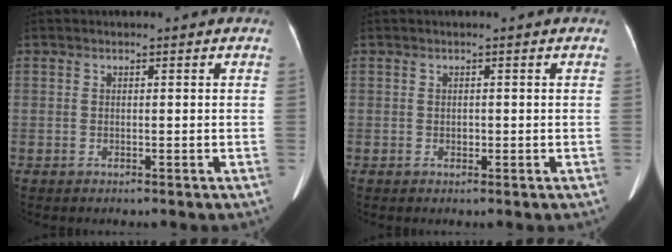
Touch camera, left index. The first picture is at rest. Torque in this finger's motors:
{"motor_torque": [0.00, -0.01, 0.00, -0.01]}